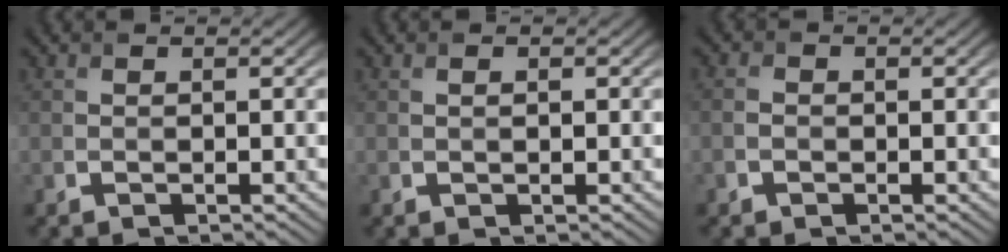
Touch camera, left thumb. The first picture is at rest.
{"total": 0.7, "force": [0.2, 0.2, 0.7], "torque": [-0.014, 0.001, 0.003]}
{"total": 1.3, "force": [-0.5, 1.0, 0.7], "torque": [-0.016, -0.001, -0.013]}